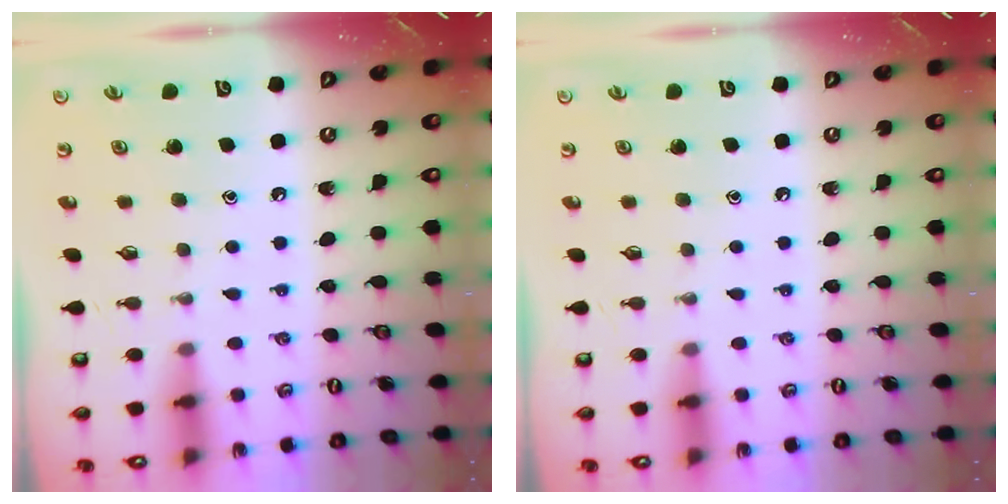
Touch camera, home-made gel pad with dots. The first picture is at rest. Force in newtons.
{"total": 0.0}